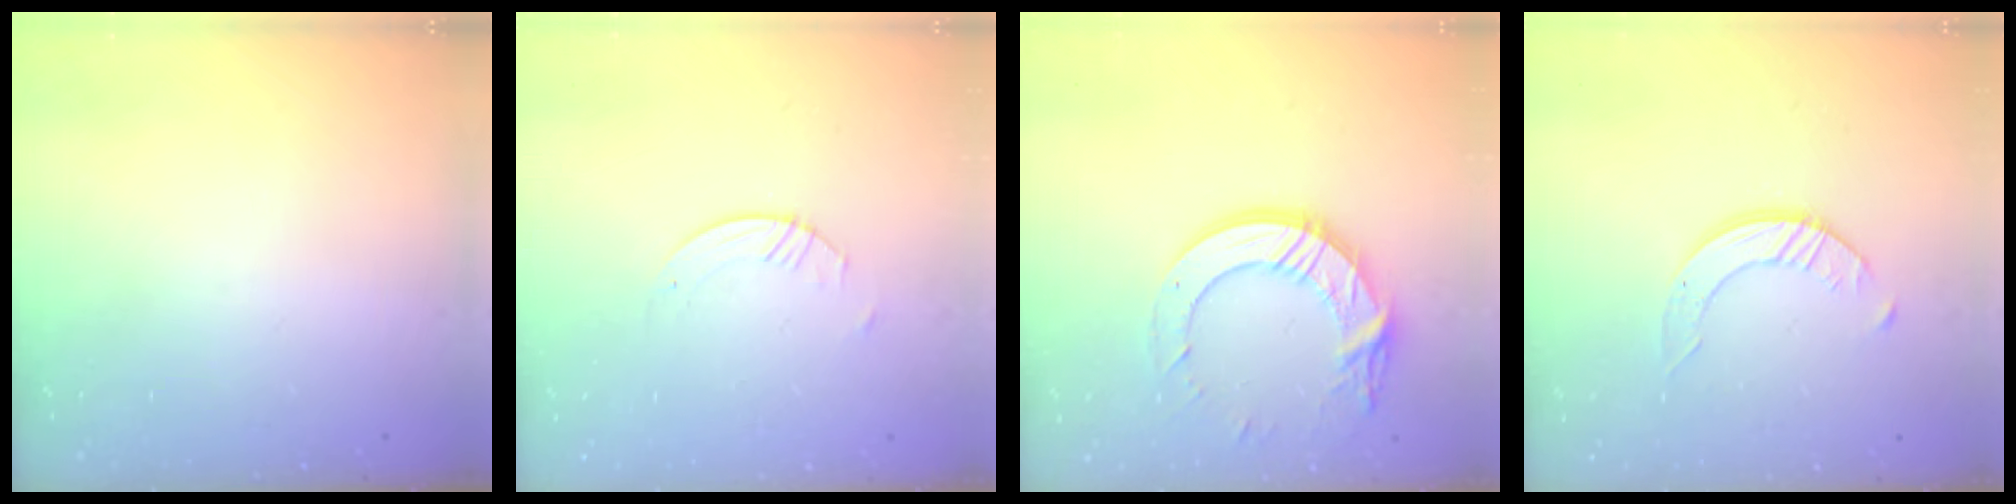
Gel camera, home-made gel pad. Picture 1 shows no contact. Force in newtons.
{"total": 0.8, "press": 0.8, "slide": 0.2}
{"total": 15.2, "press": 15.1, "slide": 1.5}
{"total": 4.2, "press": 4.2, "slide": 0.4}